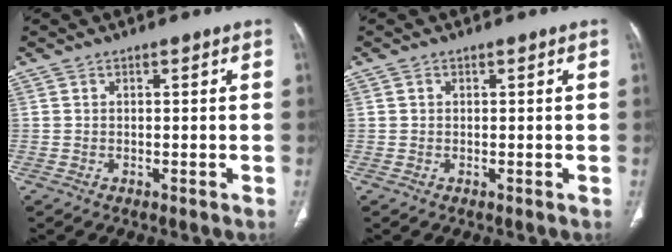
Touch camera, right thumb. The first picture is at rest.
{"total": 0.5, "force": [0.1, 0.5, 0.2], "torque": [0.000, 0.002, 0.002]}